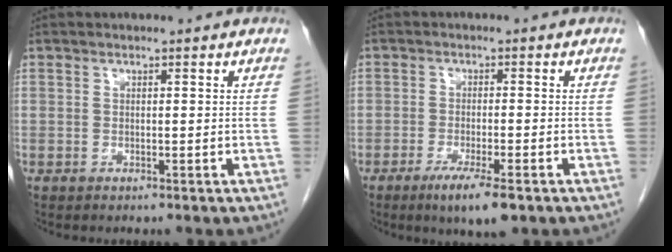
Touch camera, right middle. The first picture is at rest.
{"total": 6.1, "force": [-3.7, 0.9, 4.8], "torque": [-0.083, -0.013, -0.058]}